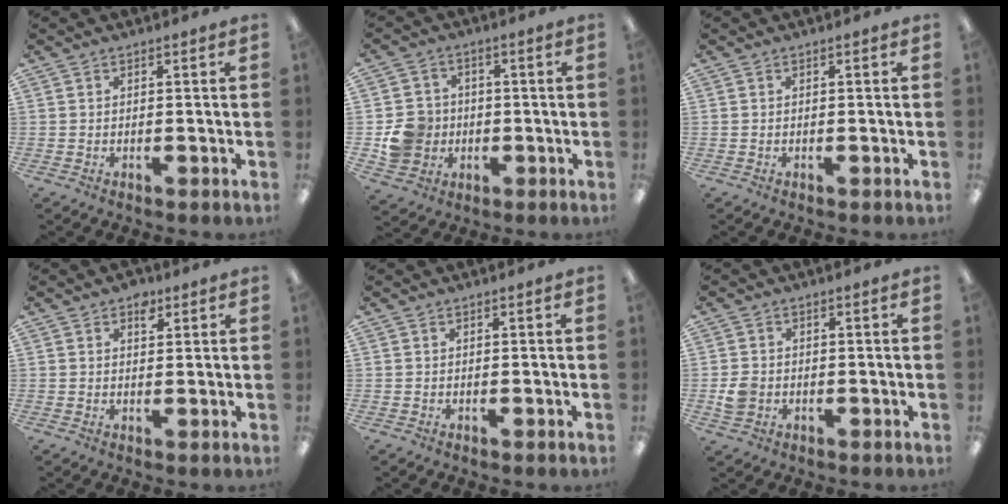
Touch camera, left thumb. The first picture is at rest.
{"total": 8.8, "force": [-1.1, 8.4, 2.7], "torque": [-0.057, 0.013, -0.014]}
{"total": 0.0}
{"total": 3.6, "force": [2.1, 2.1, 2.0], "torque": [-0.010, -0.008, 0.030]}
{"total": 0.0}
{"total": 3.6, "force": [-0.7, 3.1, 1.7], "torque": [-0.020, 0.004, -0.014]}